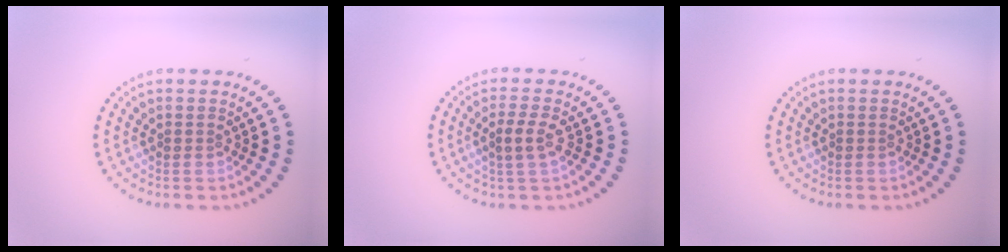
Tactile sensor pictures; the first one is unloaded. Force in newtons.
{"total": 2.1, "press": 1.9, "slide": 0.8}
{"total": 0.0}